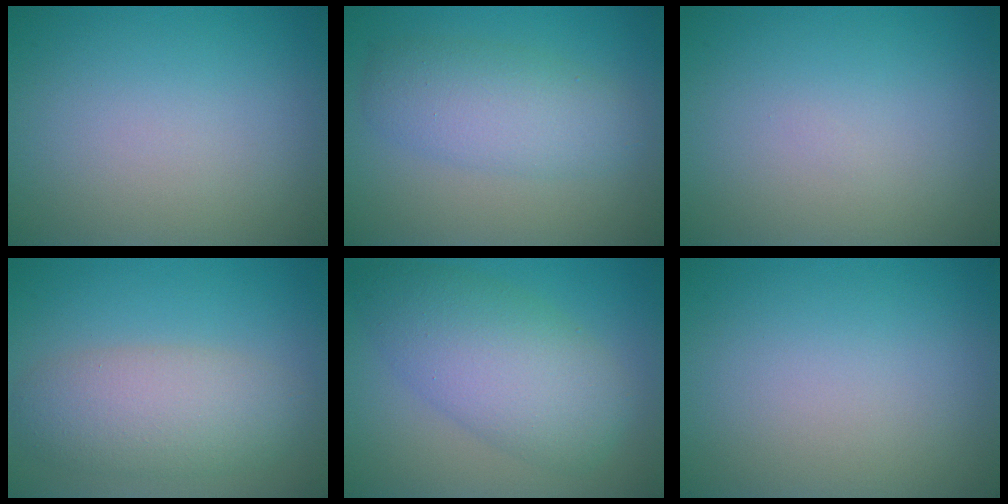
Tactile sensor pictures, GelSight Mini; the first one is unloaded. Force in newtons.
{"total": 4.5, "press": 4.5, "slide": 0.1}
{"total": 0.0}
{"total": 5.4, "press": 5.4, "slide": 0.2}
{"total": 7.2, "press": 7.2, "slide": 0.2}
{"total": 0.0}